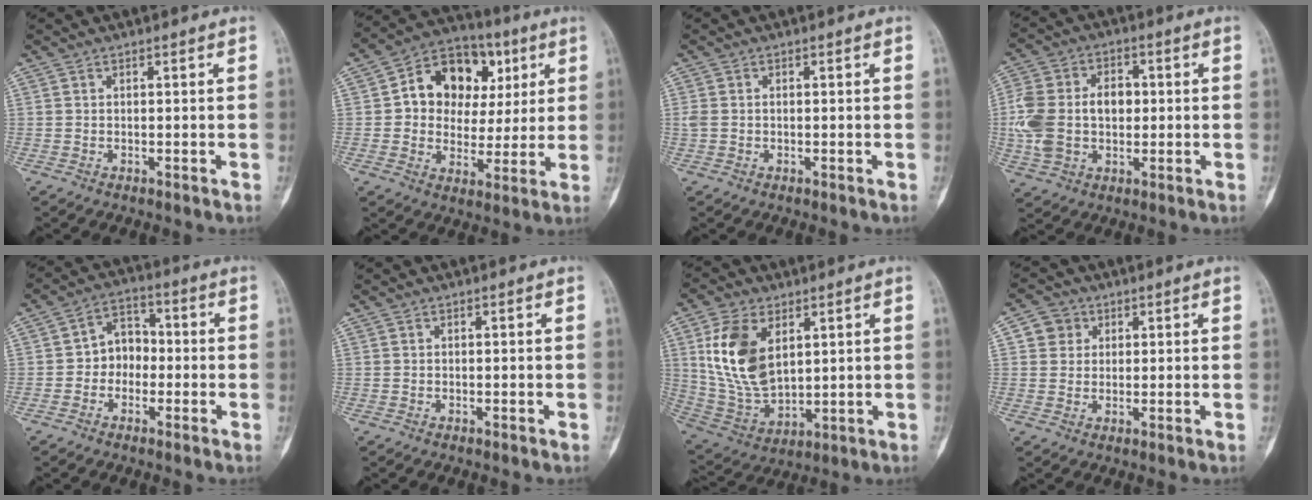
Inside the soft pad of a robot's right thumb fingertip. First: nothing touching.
{"total": 15.8, "force": [4.0, 12.4, 9.0], "torque": [-0.085, 0.012, 0.062]}
{"total": 1.7, "force": [0.0, 1.3, 1.0], "torque": [-0.033, 0.004, 0.001]}
{"total": 14.4, "force": [0.1, 10.1, 10.3], "torque": [-0.204, 0.022, 0.006]}
{"total": 6.5, "force": [-1.1, 5.4, 3.5], "torque": [-0.020, 0.028, -0.035]}
{"total": 0.0}
{"total": 15.3, "force": [4.8, 9.0, 11.4], "torque": [-0.210, -0.021, 0.108]}
{"total": 4.3, "force": [1.5, 4.0, 0.9], "torque": [0.009, -0.001, 0.020]}